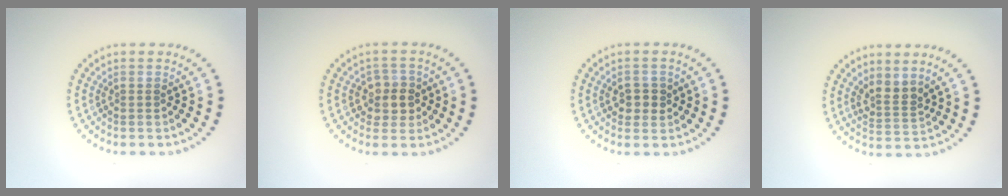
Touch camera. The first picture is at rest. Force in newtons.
{"total": 2.6, "press": 2.4, "slide": 1.0}
{"total": 2.1, "press": 2.0, "slide": 0.4}
{"total": 2.4, "press": 1.7, "slide": 1.7}